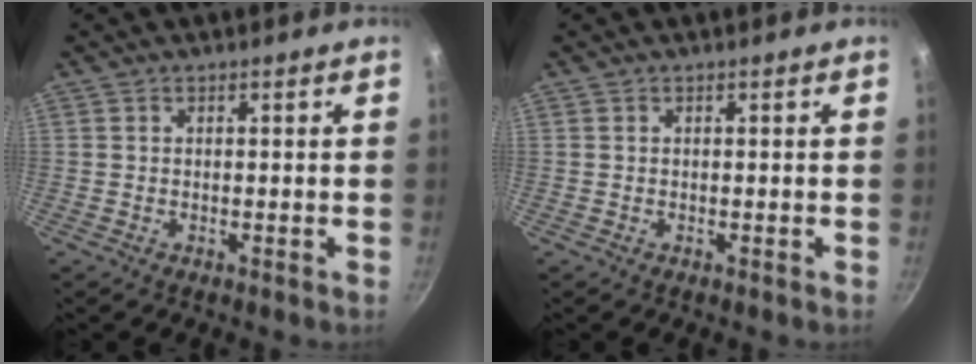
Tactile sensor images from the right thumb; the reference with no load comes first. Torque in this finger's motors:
{"motor_torque": [0.38, 0.46, -0.33, -0.07, 0.00]}